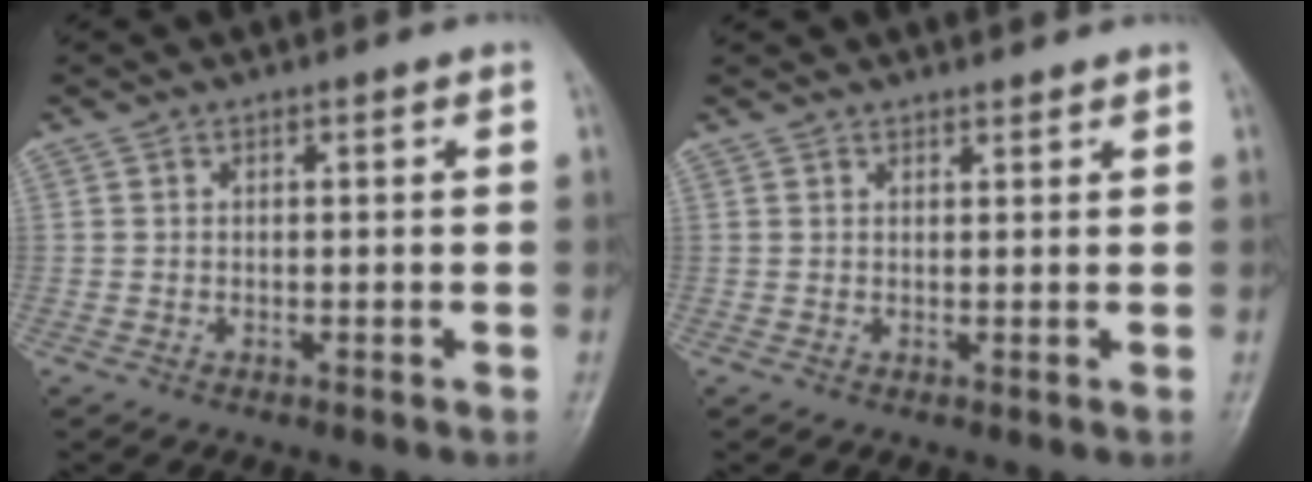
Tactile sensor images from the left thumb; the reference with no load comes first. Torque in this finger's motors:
{"motor_torque": [0.26, -0.07, 1.35, -1.42, 0.08]}